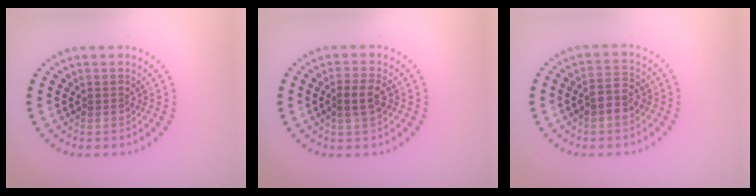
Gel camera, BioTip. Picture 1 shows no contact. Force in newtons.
{"total": 2.3, "press": 2.3, "slide": 0.6}
{"total": 2.5, "press": 2.4, "slide": 0.5}